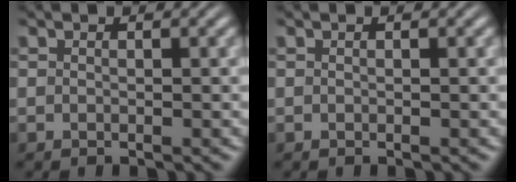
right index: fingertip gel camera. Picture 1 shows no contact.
{"total": 0.0}